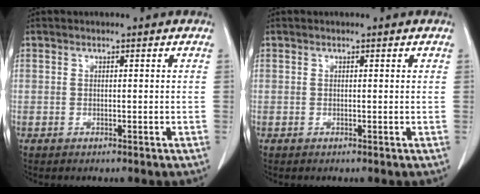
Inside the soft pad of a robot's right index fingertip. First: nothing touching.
{"total": 0.0}